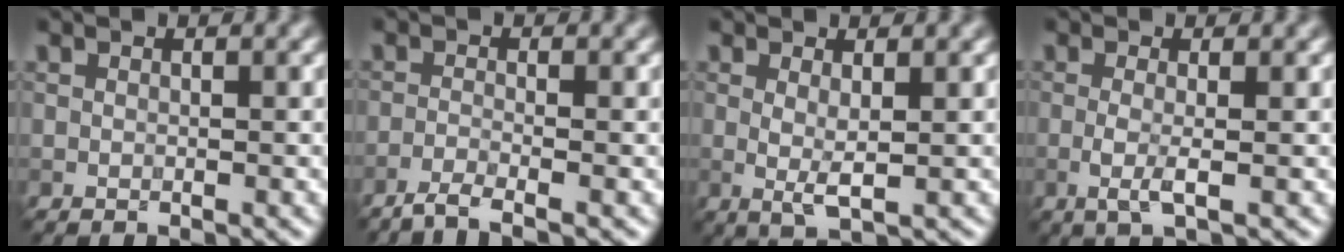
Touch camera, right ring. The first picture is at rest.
{"total": 2.5, "force": [-1.9, 0.4, 1.6], "torque": [-0.031, -0.002, -0.051]}
{"total": 1.9, "force": [0.3, 0.4, 1.8], "torque": [-0.040, -0.003, 0.004]}
{"total": 2.2, "force": [-0.3, 0.5, 2.1], "torque": [-0.046, -0.005, -0.012]}